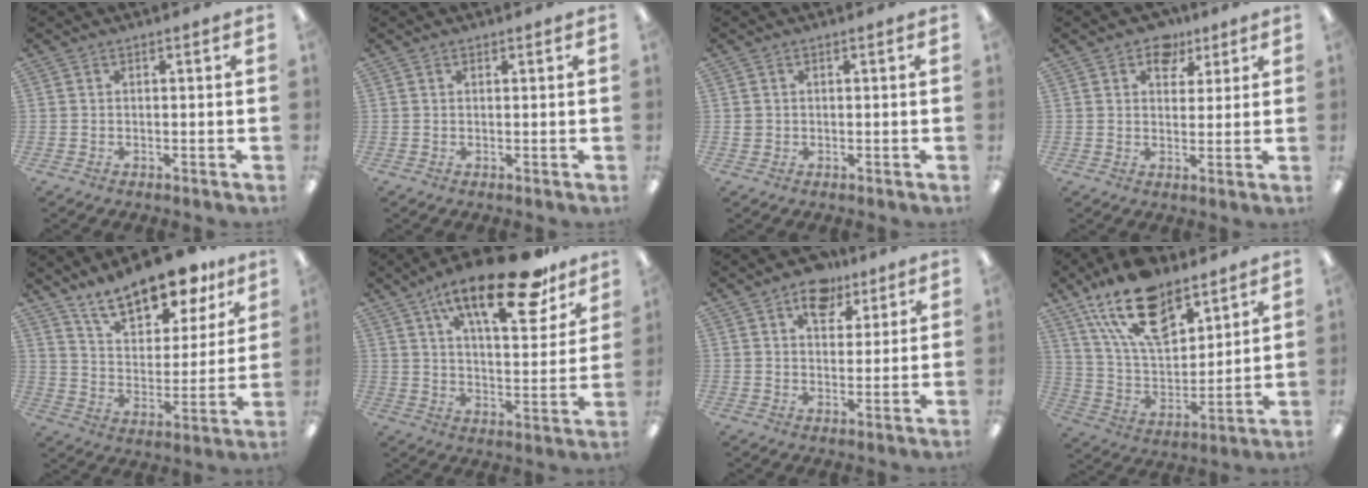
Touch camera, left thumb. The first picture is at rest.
{"total": 0.8, "force": [0.5, 0.5, 0.3], "torque": [0.001, -0.001, 0.007]}
{"total": 1.2, "force": [0.2, 1.1, 0.2], "torque": [-0.005, 0.005, 0.003]}
{"total": 7.1, "force": [4.6, 4.7, 2.6], "torque": [-0.020, -0.016, 0.078]}
{"total": 17.2, "force": [13.8, 6.6, 7.8], "torque": [-0.133, -0.087, 0.241]}
{"total": 22.4, "force": [14.6, 7.5, 15.3], "torque": [-0.231, -0.085, 0.237]}
{"total": 9.6, "force": [6.1, 5.8, 4.6], "torque": [-0.045, -0.028, 0.103]}
{"total": 19.2, "force": [12.6, 9.4, 11.0], "torque": [-0.204, -0.055, 0.227]}